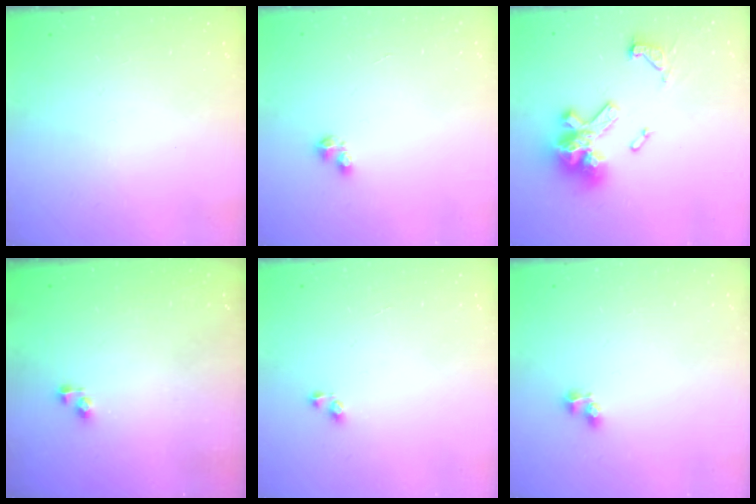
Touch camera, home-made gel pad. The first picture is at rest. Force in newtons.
{"total": 2.5, "press": 2.5, "slide": 0.4}
{"total": 15.0, "press": 15.0, "slide": 0.8}
{"total": 3.7, "press": 3.7, "slide": 0.2}
{"total": 2.9, "press": 2.9, "slide": 0.3}
{"total": 2.7, "press": 2.5, "slide": 1.0}